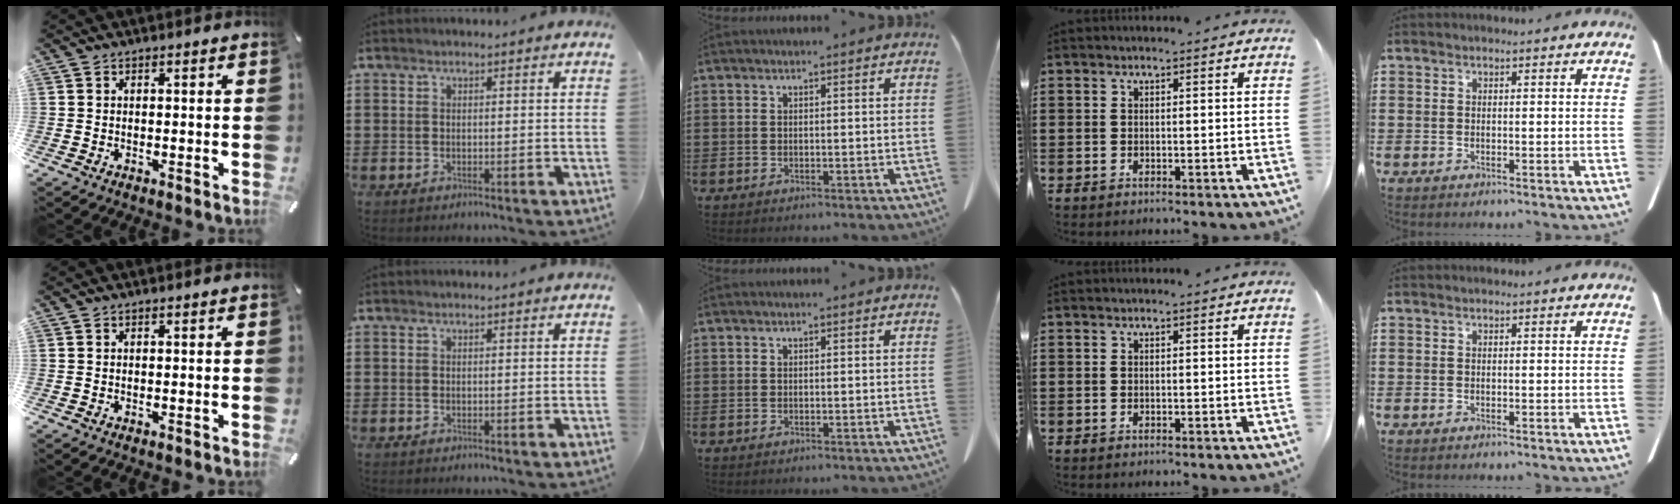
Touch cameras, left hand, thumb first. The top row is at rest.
{}